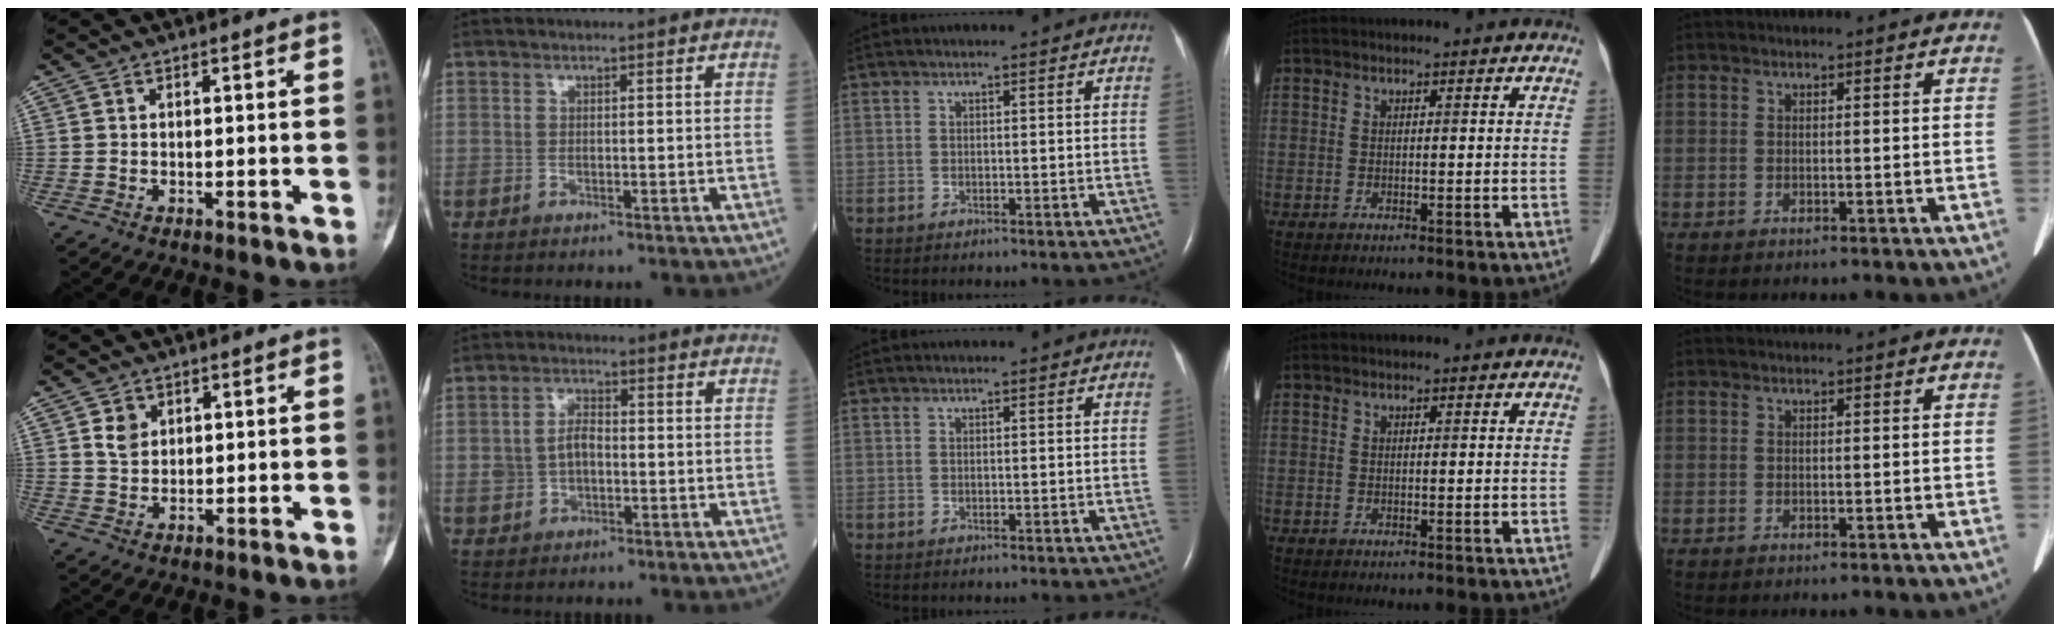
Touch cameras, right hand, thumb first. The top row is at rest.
{"thumb": {"total": 3.5, "force": [1.5, 2.7, 1.6], "torque": [-0.014, -0.010, 0.031]}, "index": {"total": 4.8, "force": [-0.5, 3.0, 3.7], "torque": [-0.083, 0.017, -0.008]}}